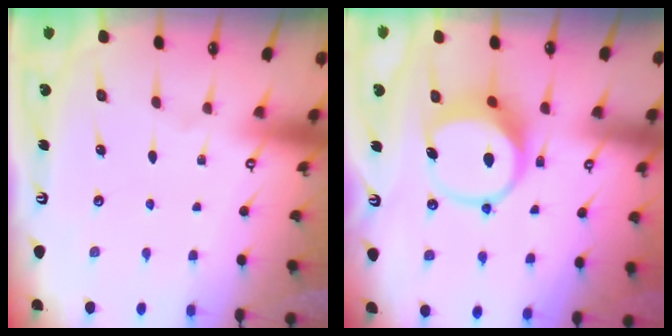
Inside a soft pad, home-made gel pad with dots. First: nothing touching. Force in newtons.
{"total": 9.3, "press": 9.2, "slide": 1.4}